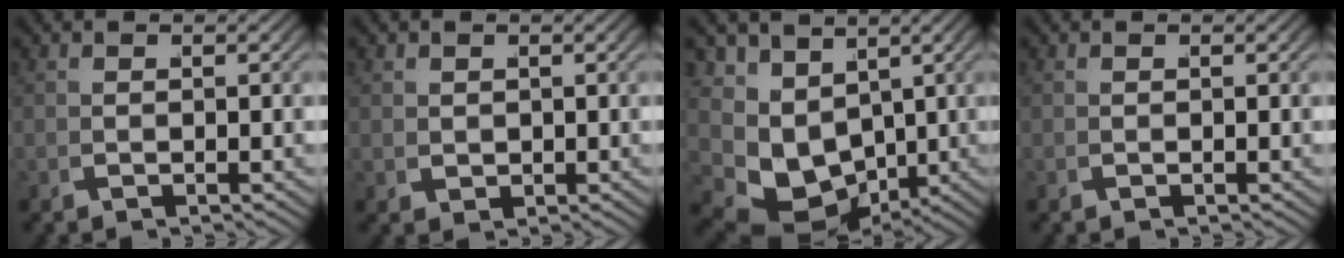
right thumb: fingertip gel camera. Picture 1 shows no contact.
{"total": 1.5, "force": [0.5, 1.4, 0.4], "torque": [-0.016, -0.008, 0.015]}
{"total": 10.7, "force": [-0.9, 8.3, 6.7], "torque": [-0.163, -0.067, 0.016]}
{"total": 0.0}